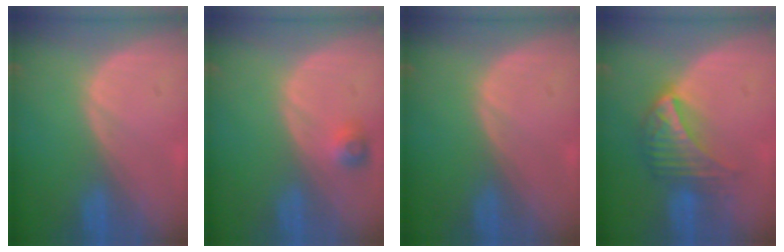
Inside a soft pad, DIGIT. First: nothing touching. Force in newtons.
{"total": 2.5, "press": 2.3, "slide": 1.0}
{"total": 0.0}
{"total": 7.4, "press": 6.5, "slide": 3.6}